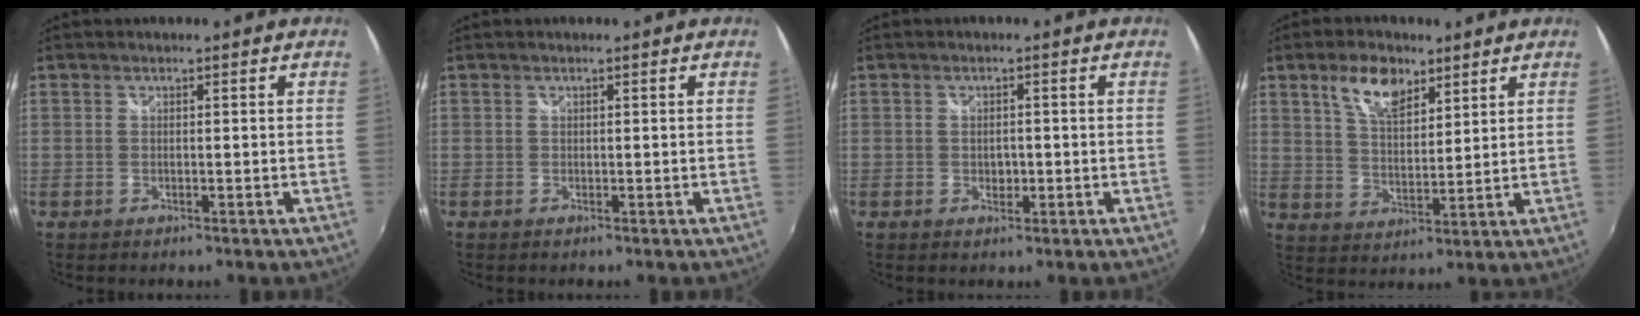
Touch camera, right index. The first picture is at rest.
{"total": 0.0}
{"total": 1.8, "force": [-0.3, 1.4, 1.1], "torque": [-0.015, -0.002, -0.005]}
{"total": 8.5, "force": [5.1, 4.1, 5.4], "torque": [-0.096, 0.010, 0.095]}